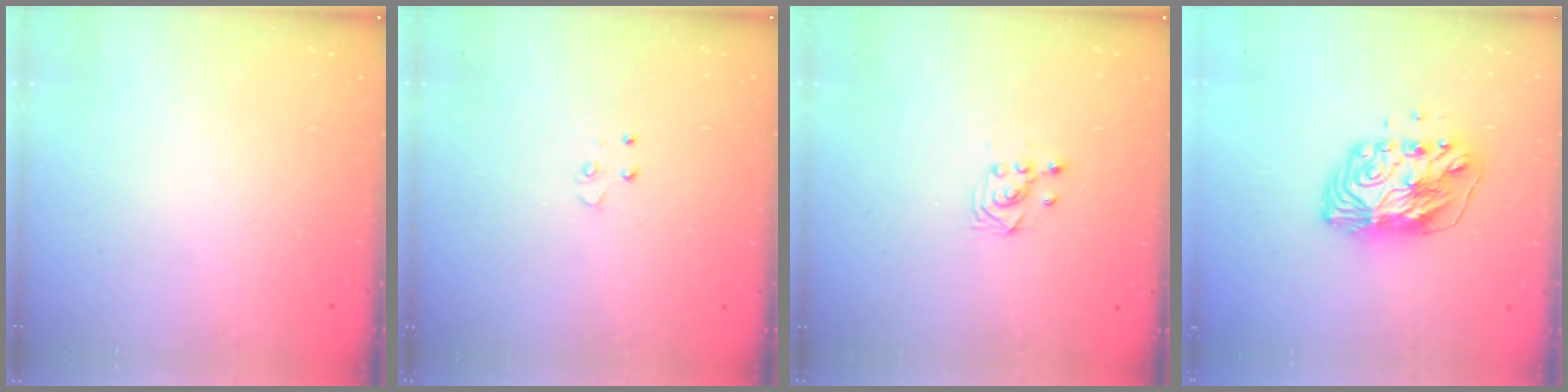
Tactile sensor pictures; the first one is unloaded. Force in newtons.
{"total": 3.5, "press": 3.5, "slide": 0.3}
{"total": 2.6, "press": 2.6, "slide": 0.3}
{"total": 10.8, "press": 10.8, "slide": 1.0}